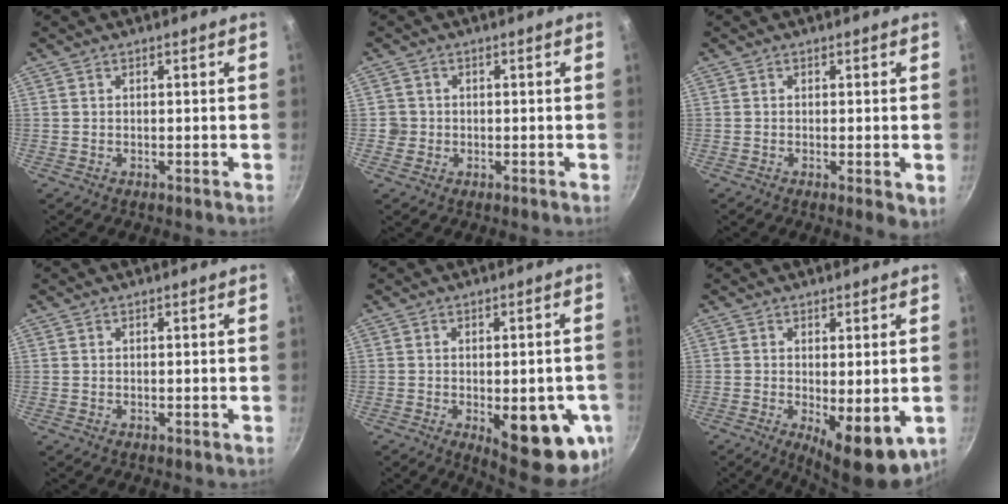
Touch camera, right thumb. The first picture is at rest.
{"total": 2.1, "force": [-0.3, 2.1, 0.0], "torque": [0.015, 0.008, -0.007]}
{"total": 3.2, "force": [-0.6, 0.7, 3.1], "torque": [-0.052, -0.013, -0.011]}
{"total": 0.0}
{"total": 16.0, "force": [-5.2, 6.4, 13.7], "torque": [-0.135, 0.002, -0.046]}
{"total": 11.1, "force": [-3.4, 4.0, 9.8], "torque": [-0.129, -0.023, -0.035]}